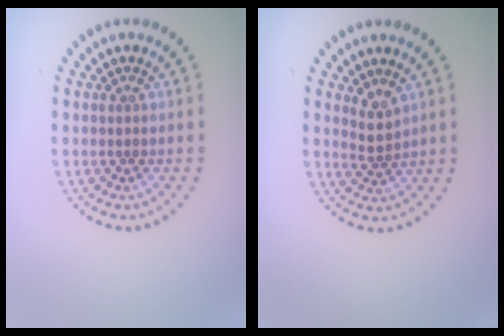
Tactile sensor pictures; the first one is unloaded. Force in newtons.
{"total": 1.7, "press": 1.2, "slide": 1.2}